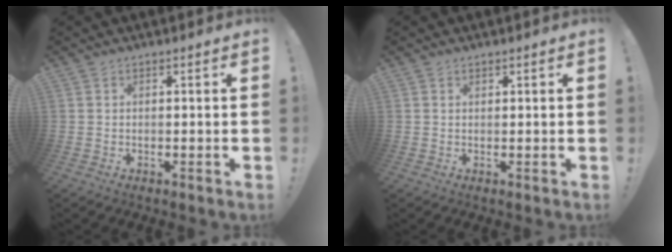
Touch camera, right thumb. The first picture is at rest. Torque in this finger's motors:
{"motor_torque": [-0.08, 0.17, 0.29, -0.24, -0.03]}